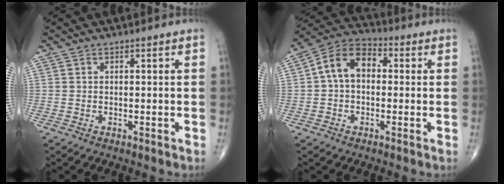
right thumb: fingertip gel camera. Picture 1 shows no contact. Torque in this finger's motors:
{"motor_torque": [0.06, 0.13, 0.81, 0.03, 0.06]}